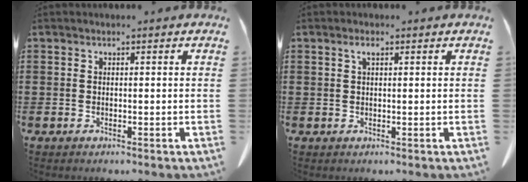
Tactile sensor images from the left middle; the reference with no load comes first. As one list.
[{"total": 1.5, "force": [0.7, 0.4, 1.3], "torque": [-0.027, 0.002, 0.012]}]